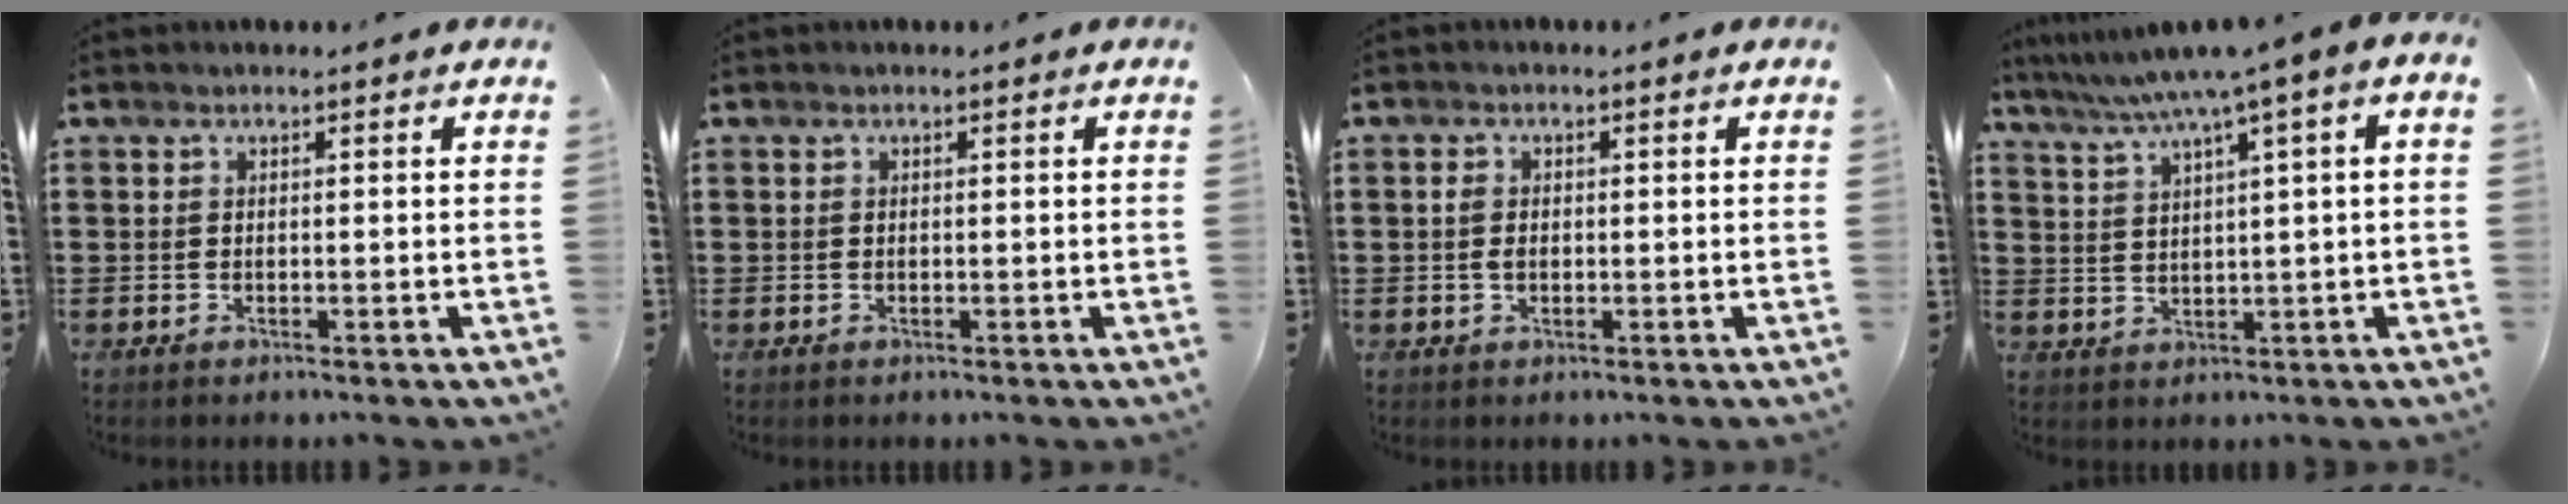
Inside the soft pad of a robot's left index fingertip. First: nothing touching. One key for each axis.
{"total": 0.0}
{"total": 1.8, "fx": -0.2, "fy": 1.2, "fz": 1.3, "tx": -0.035, "ty": 0.003, "tz": -0.007}
{"total": 5.0, "fx": 2.5, "fy": -0.1, "fz": 4.3, "tx": -0.093, "ty": -0.017, "tz": 0.035}